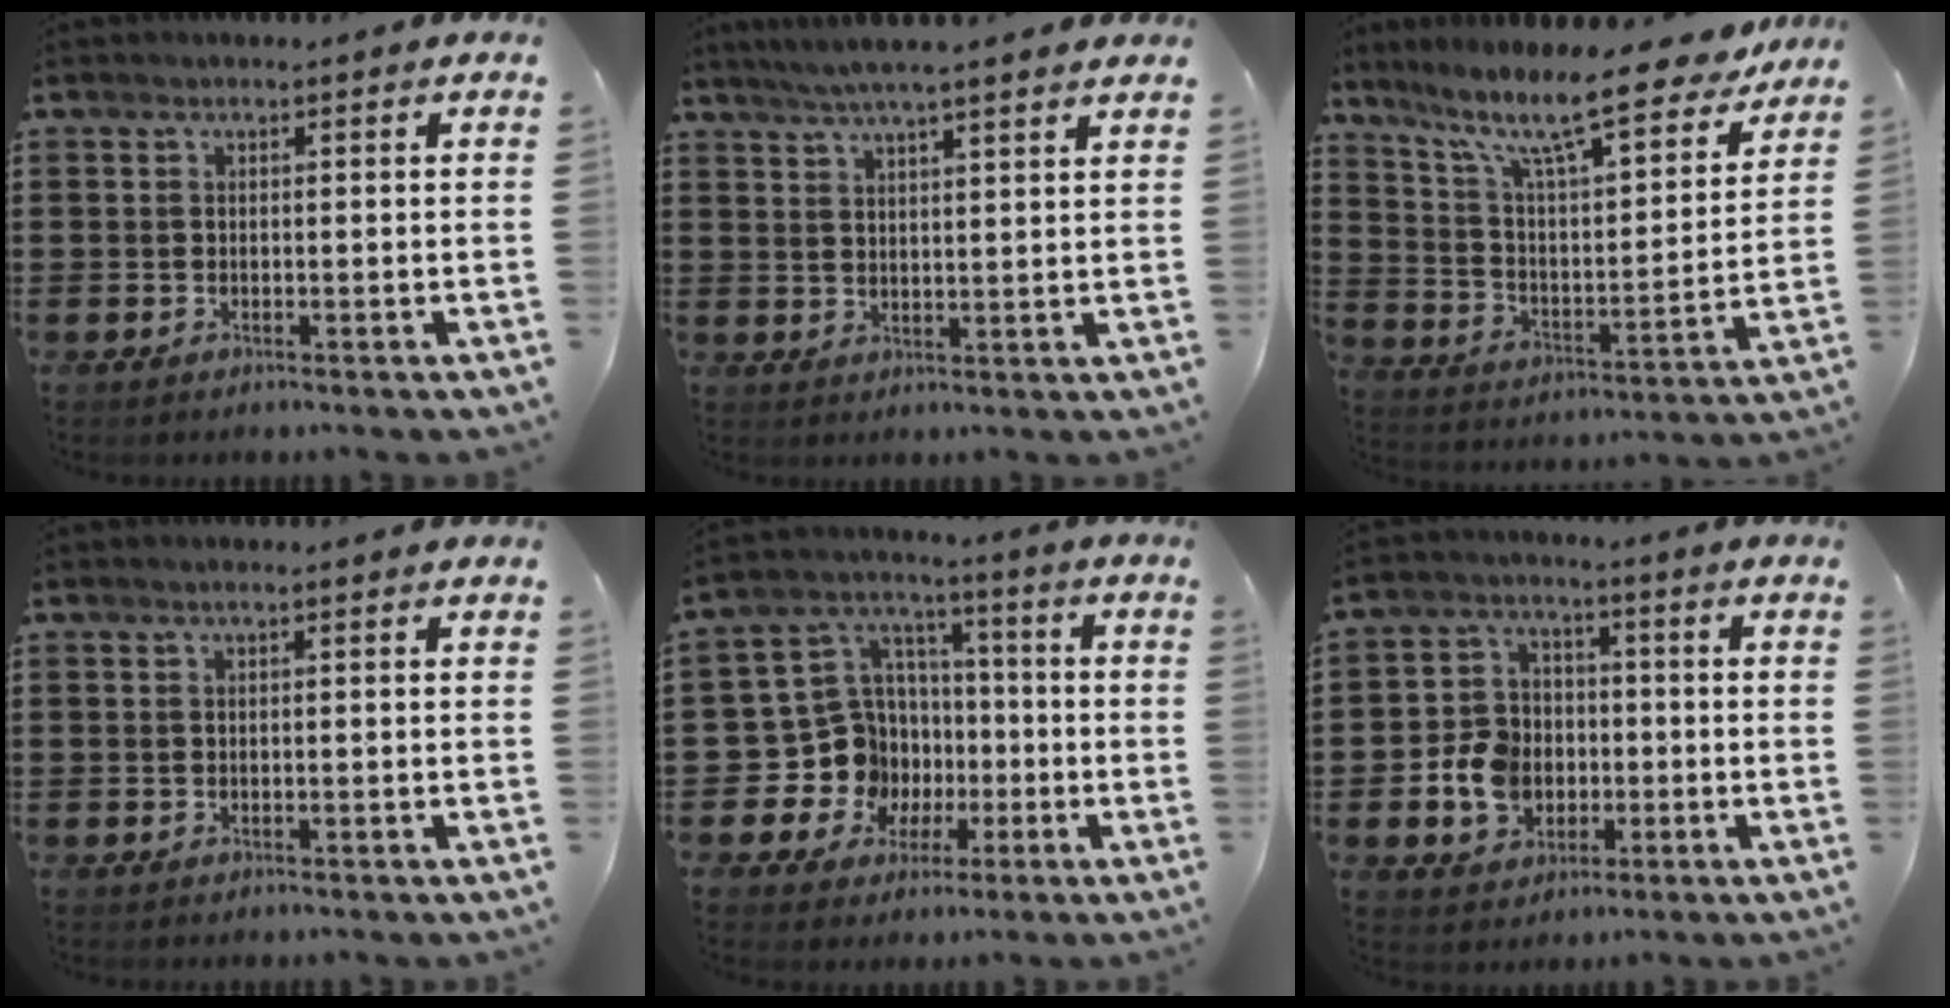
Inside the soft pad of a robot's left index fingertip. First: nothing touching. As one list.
[{"total": 4.5, "force": [4.0, -0.5, 2.1], "torque": [-0.051, -0.013, 0.070]}, {"total": 11.8, "force": [9.4, 1.3, 6.9], "torque": [-0.161, -0.060, 0.155]}, {"total": 0.6, "force": [-0.1, -0.1, 0.6], "torque": [-0.009, -0.004, -0.001]}, {"total": 11.2, "force": [-2.1, 10.7, 2.7], "torque": [-0.105, -0.004, -0.028]}, {"total": 7.9, "force": [-1.6, 6.8, 3.7], "torque": [-0.099, 0.018, -0.029]}]